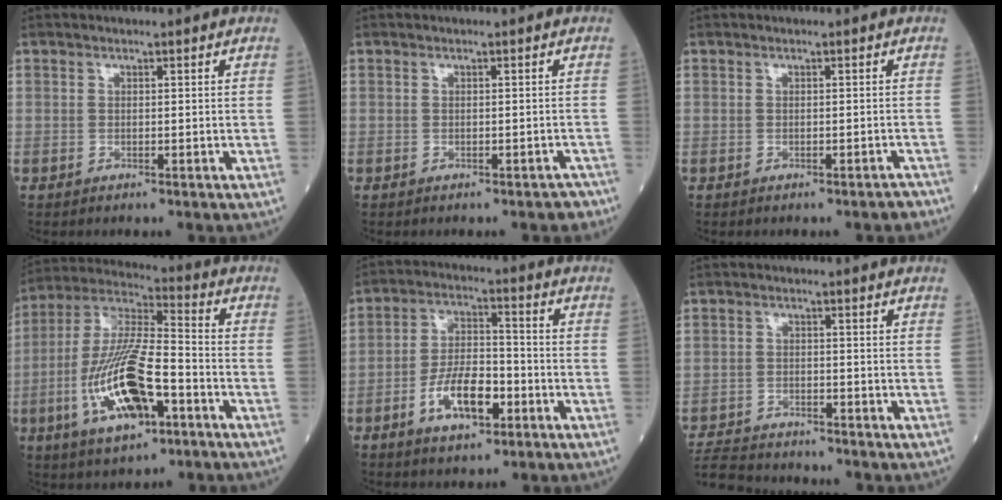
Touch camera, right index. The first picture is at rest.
{"total": 2.3, "force": [-1.9, 0.9, 1.0], "torque": [-0.006, -0.001, -0.018]}
{"total": 1.2, "force": [-1.1, 0.2, 0.5], "torque": [-0.009, -0.002, -0.011]}
{"total": 16.6, "force": [-5.7, 4.8, 14.9], "torque": [-0.305, -0.005, -0.101]}
{"total": 9.3, "force": [-4.0, 3.7, 7.6], "torque": [-0.145, 0.007, -0.071]}
{"total": 7.7, "force": [-7.4, 1.7, 1.0], "torque": [-0.020, -0.007, -0.130]}